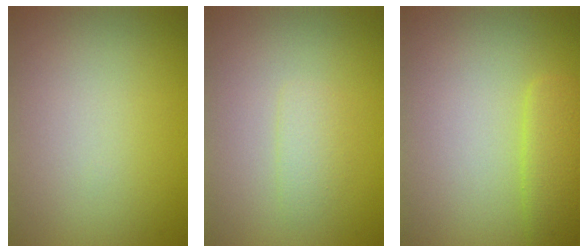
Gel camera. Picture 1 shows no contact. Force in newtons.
{"total": 1.3, "press": 1.3, "slide": 0.1}
{"total": 2.5, "press": 2.5, "slide": 0.1}